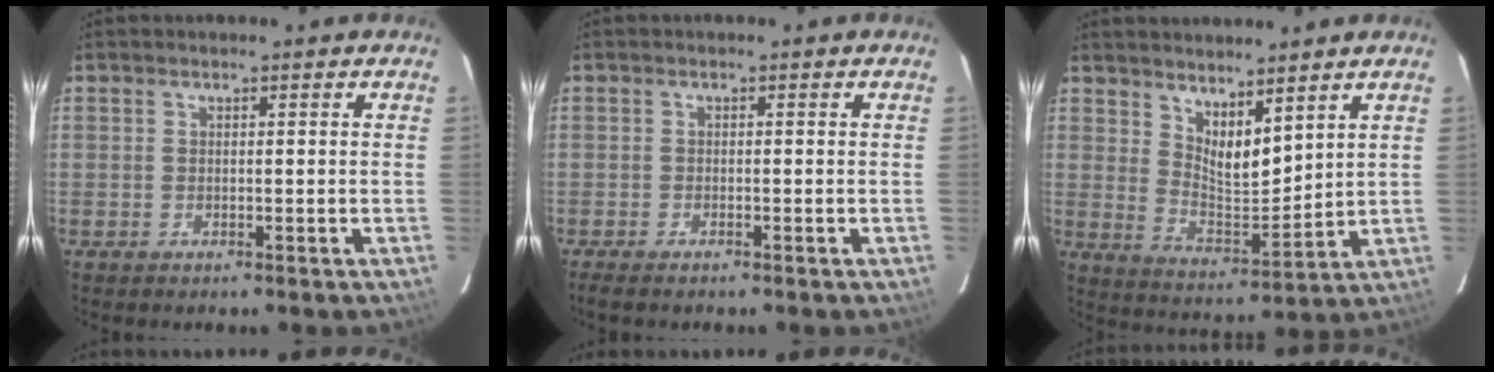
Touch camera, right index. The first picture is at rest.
{"total": 2.3, "force": [-1.9, 0.5, 1.1], "torque": [-0.030, -0.008, -0.035]}
{"total": 8.4, "force": [6.0, 3.1, 5.1], "torque": [-0.080, -0.014, 0.111]}